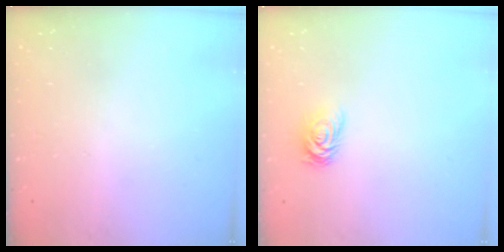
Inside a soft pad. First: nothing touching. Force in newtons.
{"total": 4.6, "press": 4.6, "slide": 0.7}